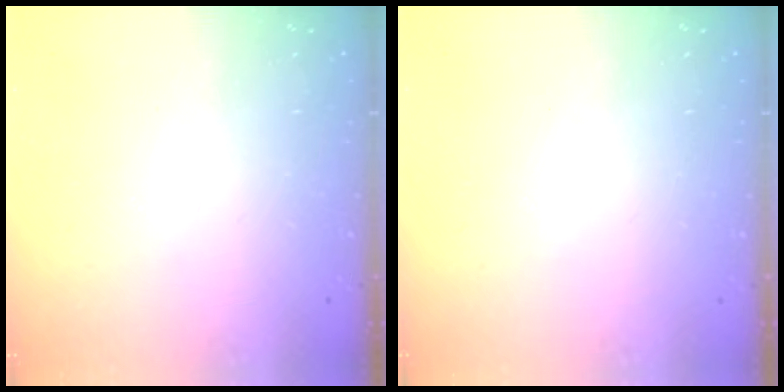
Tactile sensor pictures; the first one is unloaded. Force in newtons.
{"total": 0.0}